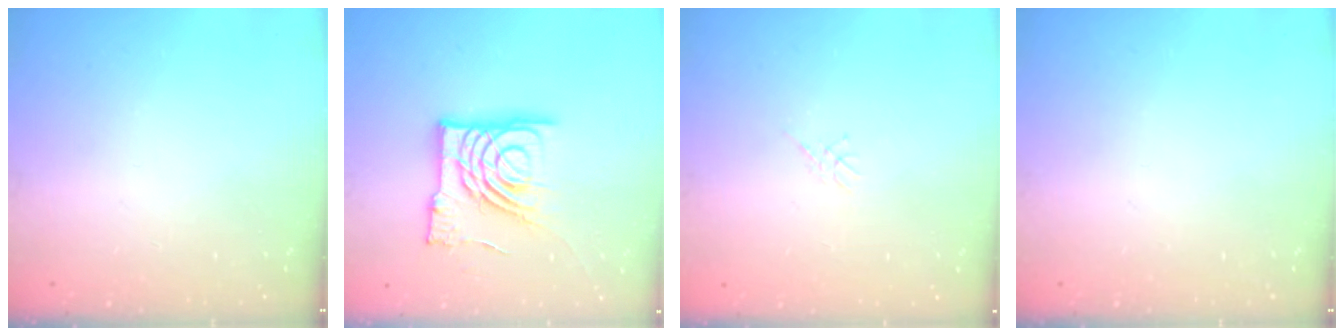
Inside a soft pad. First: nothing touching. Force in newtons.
{"total": 14.9, "press": 14.8, "slide": 1.8}
{"total": 1.1, "press": 1.1, "slide": 0.3}
{"total": 0.0}